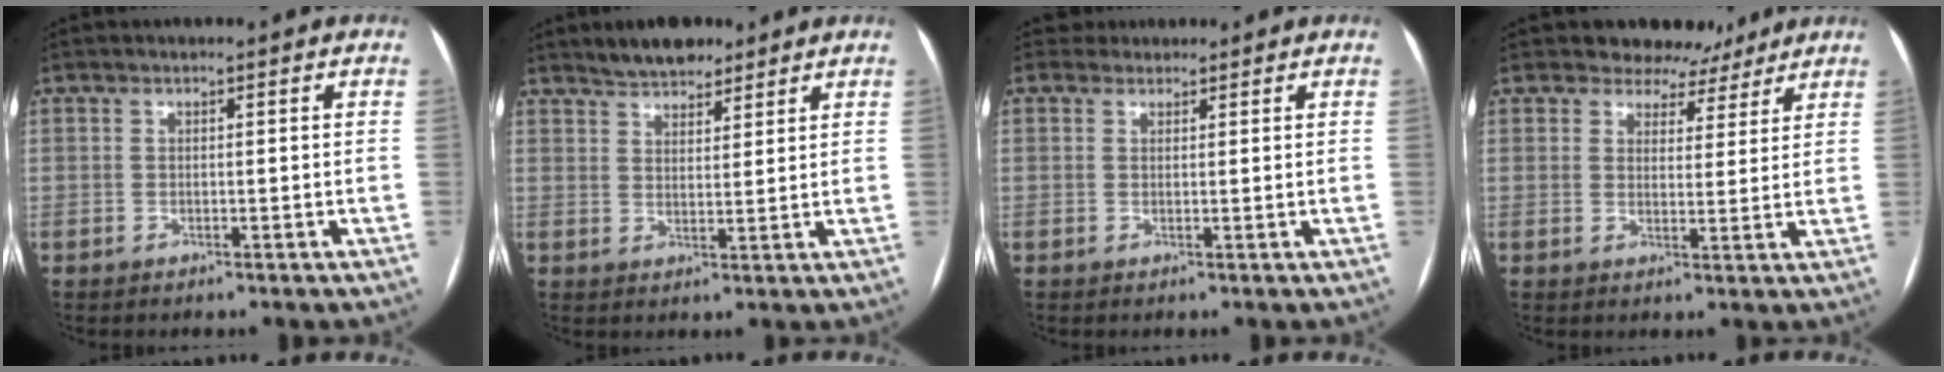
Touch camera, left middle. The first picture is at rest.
{"total": 6.3, "force": [5.3, 2.4, 2.4], "torque": [-0.044, 0.010, 0.094]}
{"total": 1.8, "force": [1.5, 0.9, -0.5], "torque": [0.009, 0.011, 0.022]}
{"total": 6.4, "force": [5.5, 3.4, 0.2], "torque": [0.010, -0.002, 0.063]}